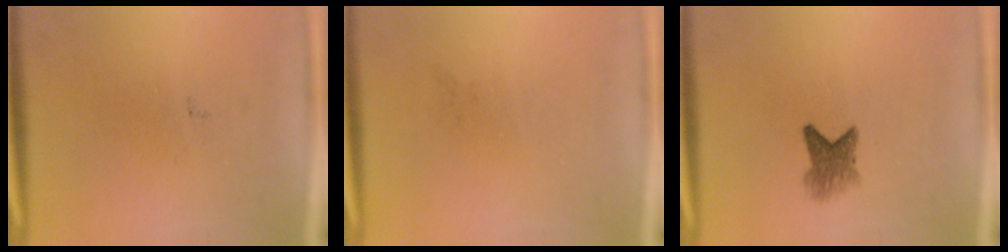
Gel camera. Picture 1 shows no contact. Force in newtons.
{"total": 0.0}
{"total": 3.2}